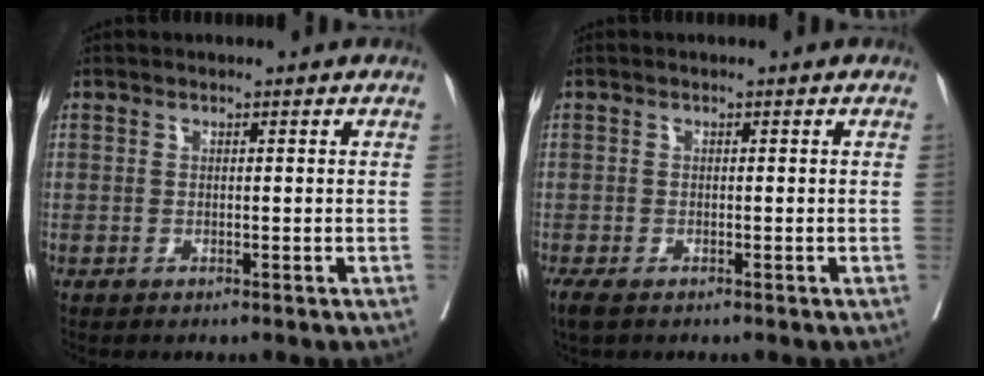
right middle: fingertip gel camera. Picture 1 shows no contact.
{"total": 2.9, "force": [-2.1, 1.0, 1.8], "torque": [-0.042, -0.014, -0.034]}